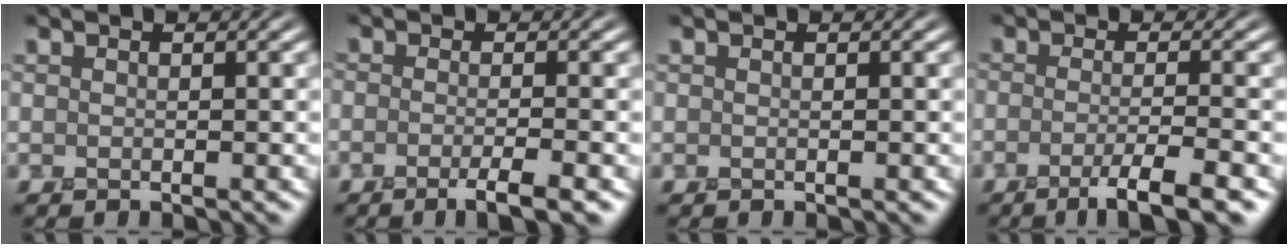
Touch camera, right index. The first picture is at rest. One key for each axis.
{"total": 3.2, "fx": -1.7, "fy": 0.6, "fz": 2.7, "tx": -0.042, "ty": -0.004, "tz": -0.037}
{"total": 0.0}
{"total": 4.3, "fx": -2.3, "fy": 0.7, "fz": 3.6, "tx": -0.058, "ty": -0.003, "tz": -0.048}